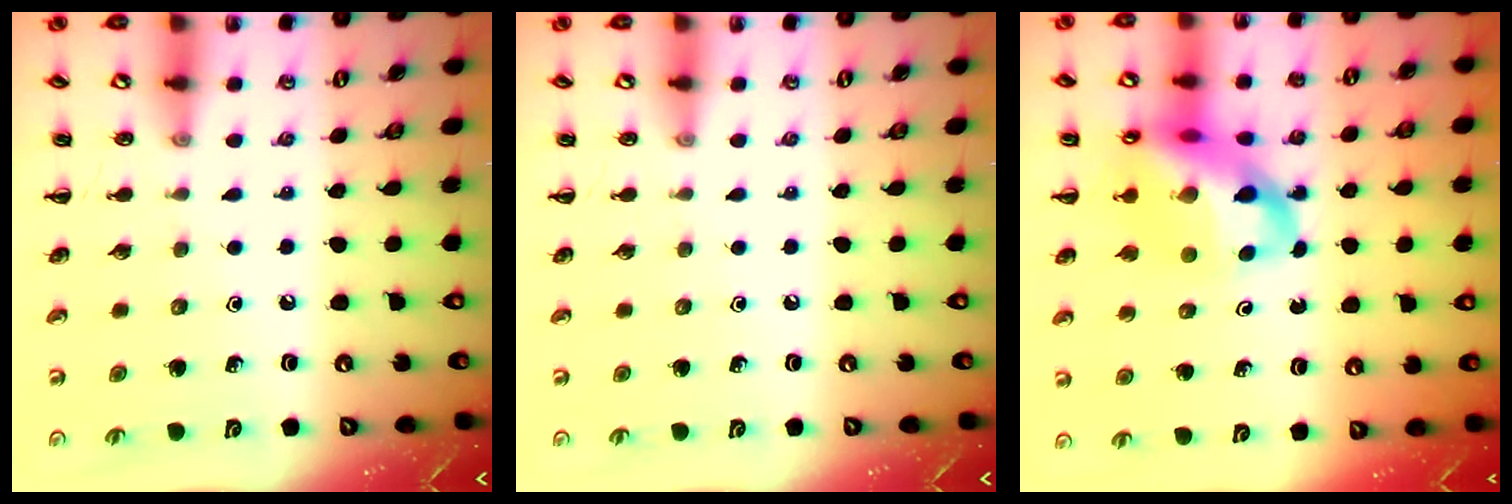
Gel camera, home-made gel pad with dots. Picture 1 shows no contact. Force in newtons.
{"total": 0.0}
{"total": 17.9, "press": 17.3, "slide": 4.5}